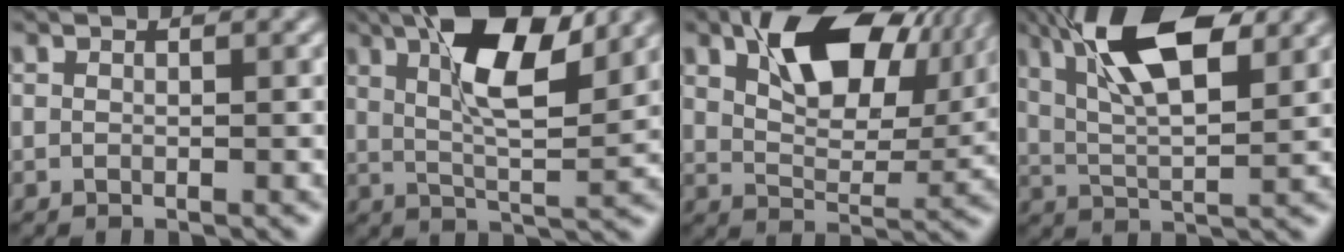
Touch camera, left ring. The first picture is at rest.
{"total": 9.9, "force": [4.5, 3.1, 8.2], "torque": [-0.139, 0.013, 0.071]}
{"total": 10.9, "force": [5.4, 5.9, 7.5], "torque": [-0.119, 0.014, 0.093]}
{"total": 10.4, "force": [5.1, 3.5, 8.3], "torque": [-0.144, 0.020, 0.077]}